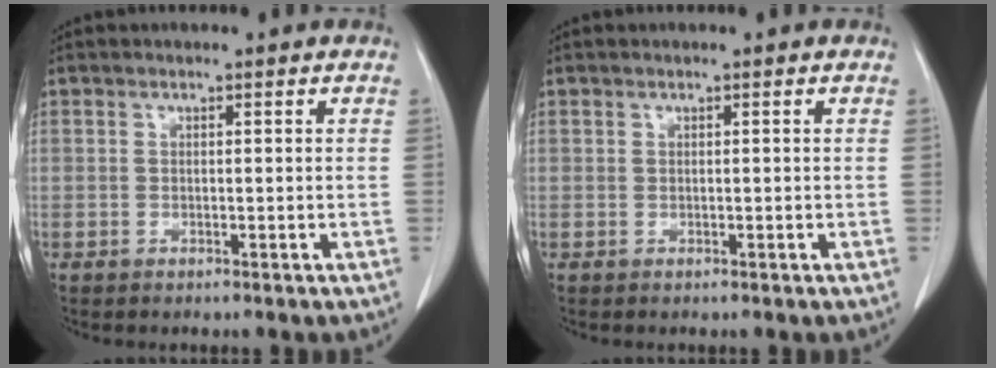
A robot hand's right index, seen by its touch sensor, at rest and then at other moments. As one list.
[{"total": 0.0}]